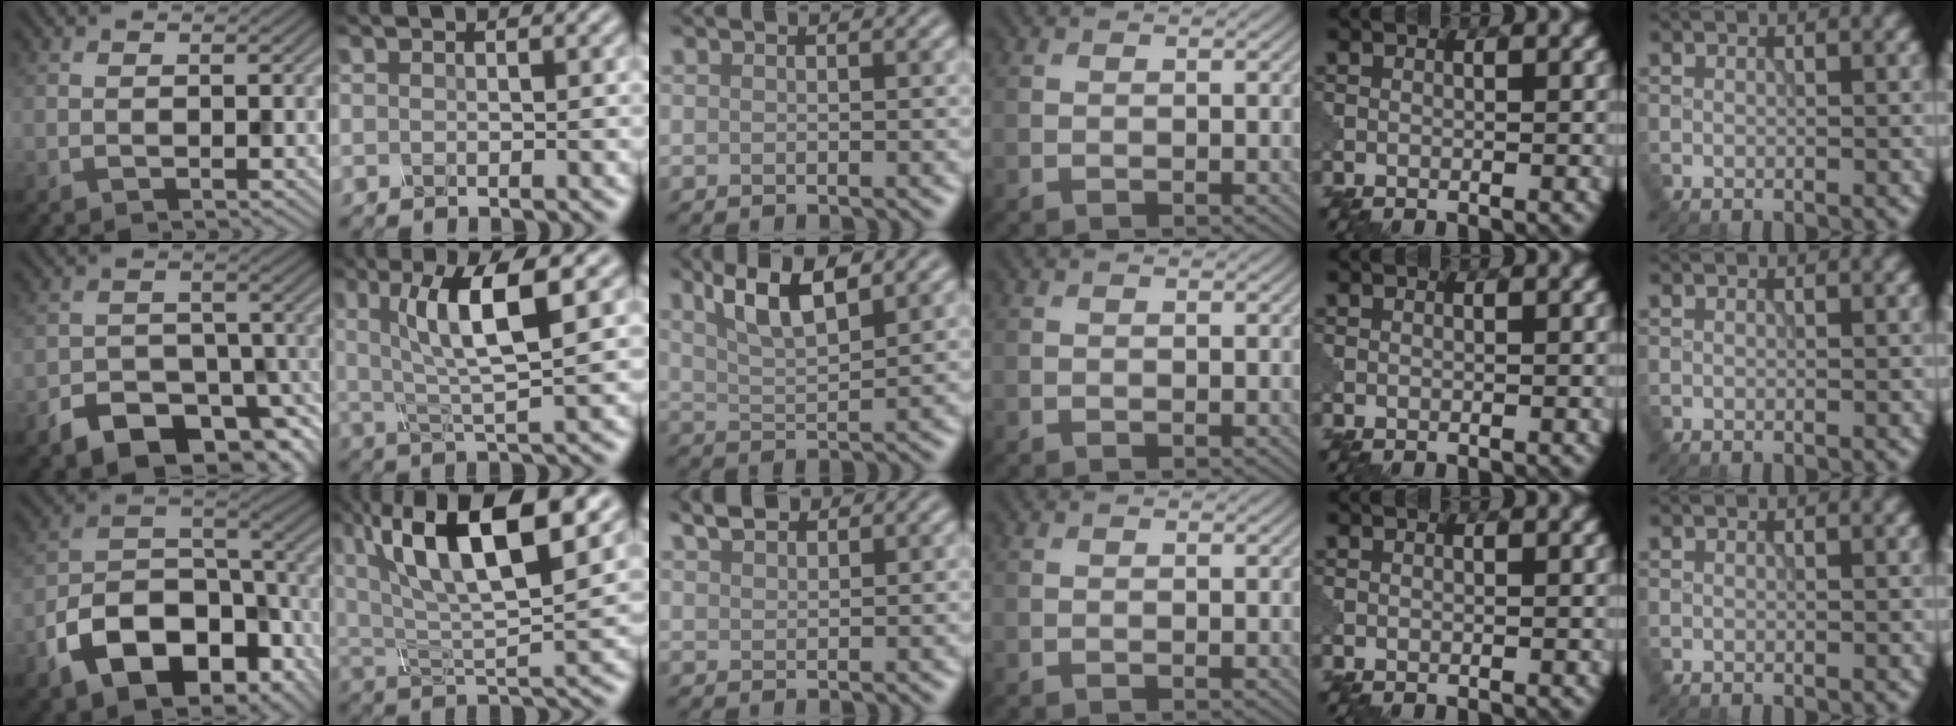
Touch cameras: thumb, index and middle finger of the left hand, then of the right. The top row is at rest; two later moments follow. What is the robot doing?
{"motion": "shake", "object": "sieve"}